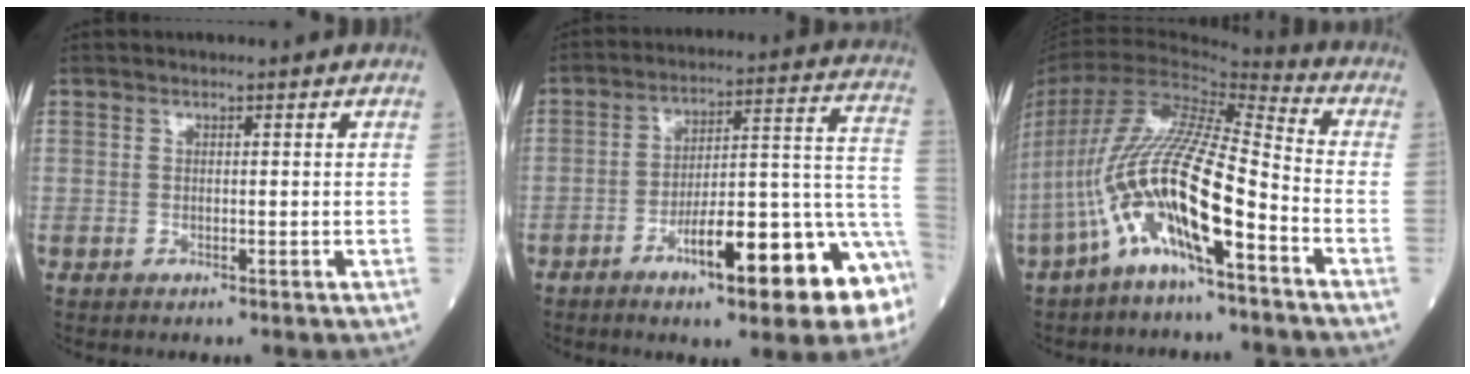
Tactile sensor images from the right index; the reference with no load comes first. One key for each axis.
{"total": 17.3, "fx": -8.0, "fy": 2.8, "fz": 15.1, "tx": -0.161, "ty": 0.028, "tz": -0.108}
{"total": 18.6, "fx": -7.7, "fy": 3.5, "fz": 16.6, "tx": -0.354, "ty": 0.002, "tz": -0.138}